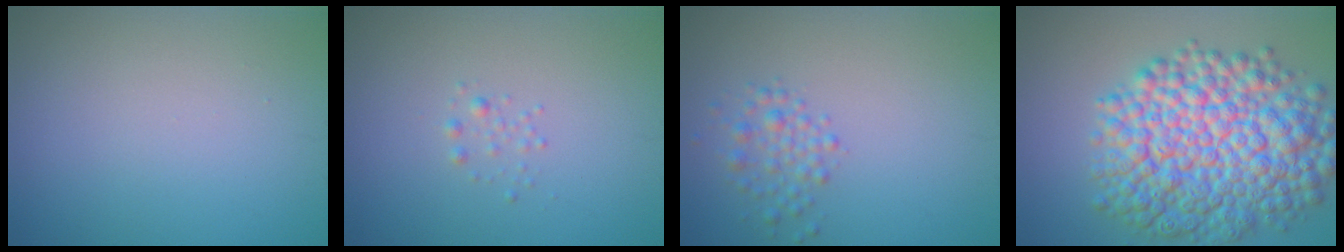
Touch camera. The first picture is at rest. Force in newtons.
{"total": 0.7, "press": 0.7, "slide": 0.0}
{"total": 1.9, "press": 1.9, "slide": 0.1}
{"total": 11.9, "press": 11.9, "slide": 0.3}